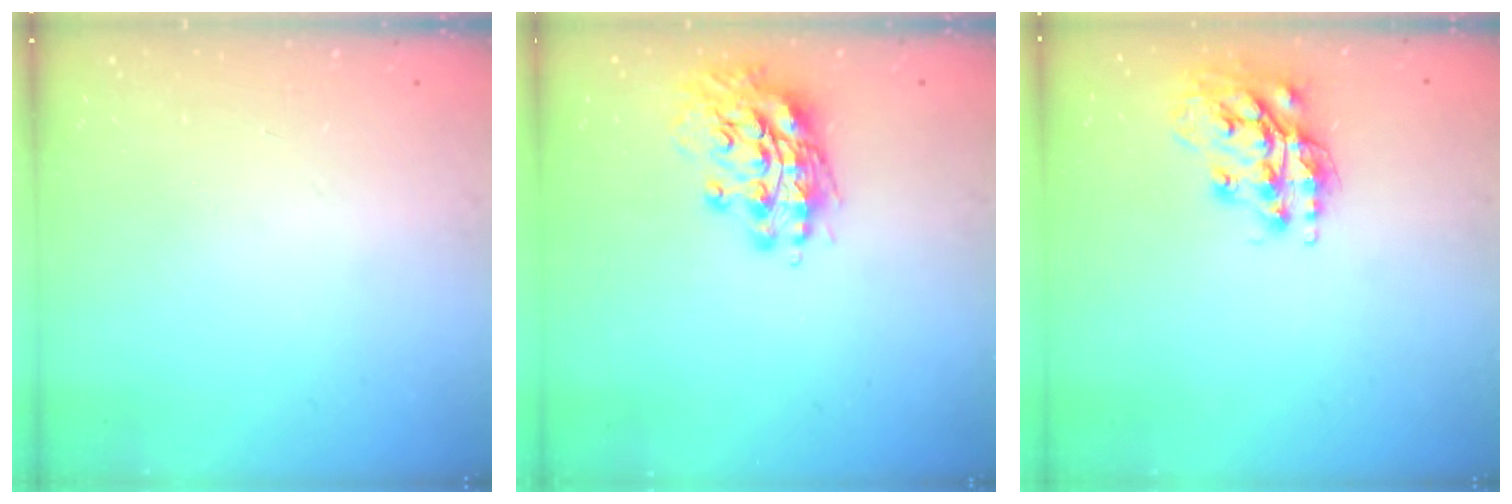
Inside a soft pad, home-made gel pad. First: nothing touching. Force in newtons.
{"total": 13.2, "press": 13.1, "slide": 1.9}
{"total": 15.4, "press": 15.3, "slide": 1.1}